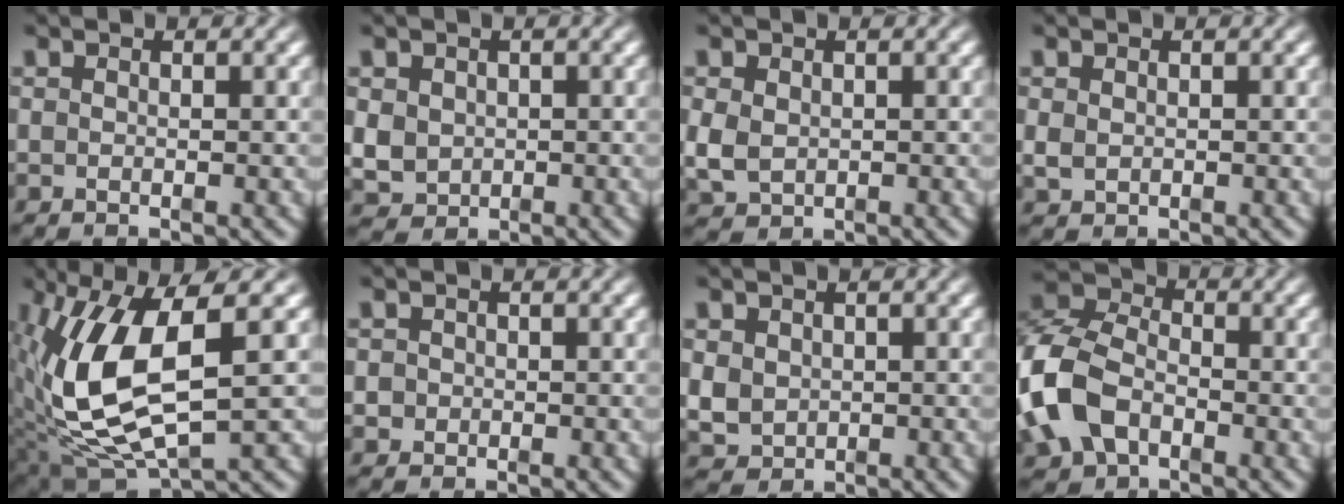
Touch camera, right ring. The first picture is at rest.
{"total": 4.5, "force": [-0.5, 4.1, 1.7], "torque": [-0.049, -0.027, 0.007]}
{"total": 3.0, "force": [-0.3, 2.7, 1.4], "torque": [-0.039, -0.019, 0.009]}
{"total": 0.7, "force": [-0.1, 0.6, 0.4], "torque": [-0.014, -0.009, 0.007]}
{"total": 11.3, "force": [-0.7, 6.4, 9.3], "torque": [-0.199, -0.033, 0.014]}
{"total": 1.7, "force": [-0.5, 1.6, 0.0], "torque": [-0.009, -0.006, -0.008]}
{"total": 3.9, "force": [-0.3, 3.6, 1.5], "torque": [-0.045, -0.027, 0.011]}
{"total": 8.5, "force": [-1.2, 7.2, 4.4], "torque": [-0.111, -0.010, -0.024]}